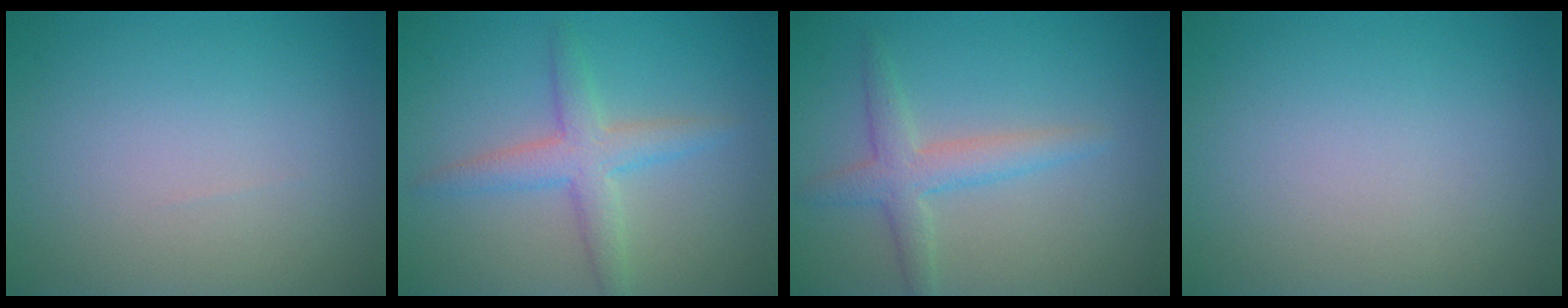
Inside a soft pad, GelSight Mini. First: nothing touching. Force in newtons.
{"total": 3.4, "press": 3.4, "slide": 0.2}
{"total": 3.0, "press": 3.0, "slide": 0.1}
{"total": 0.0}